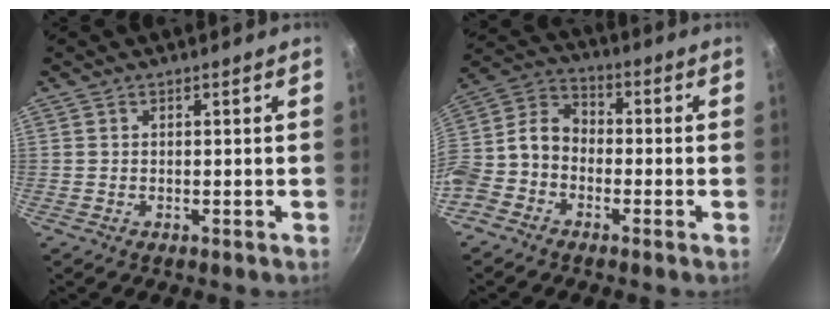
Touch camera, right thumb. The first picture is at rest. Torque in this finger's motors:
{"motor_torque": [1.09, 2.11, 1.17, -0.99, 0.10]}